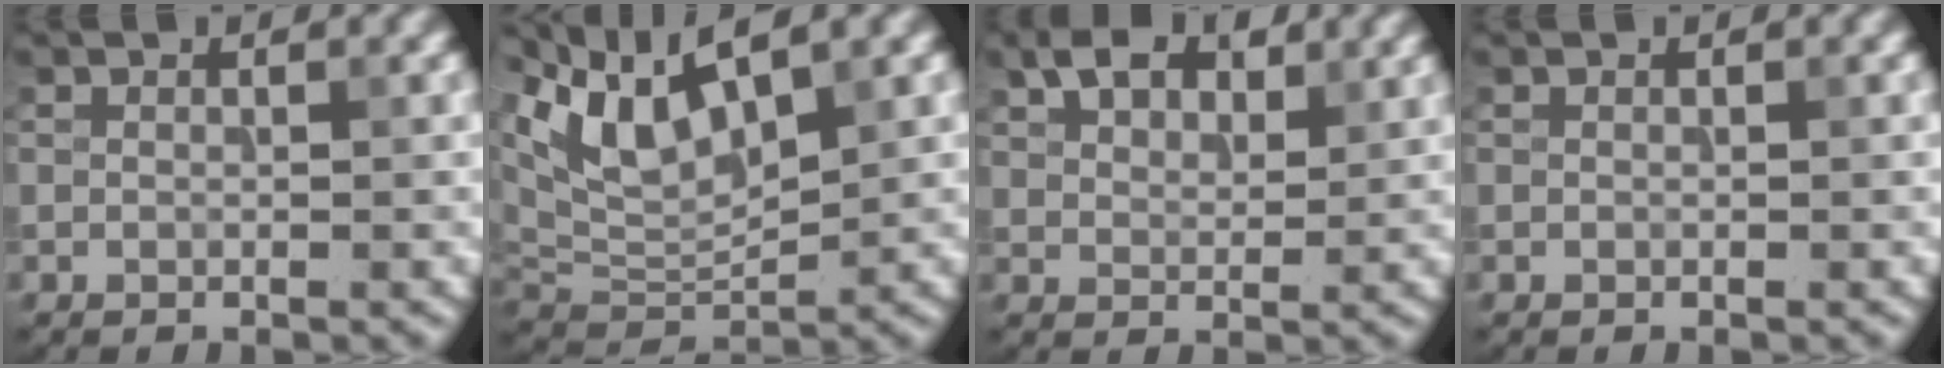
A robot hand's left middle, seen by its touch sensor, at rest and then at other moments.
{"total": 7.3, "force": [4.4, 2.9, 5.1], "torque": [-0.103, 0.006, 0.082]}
{"total": 4.0, "force": [2.5, 2.3, 2.2], "torque": [-0.045, 0.005, 0.044]}
{"total": 0.0}